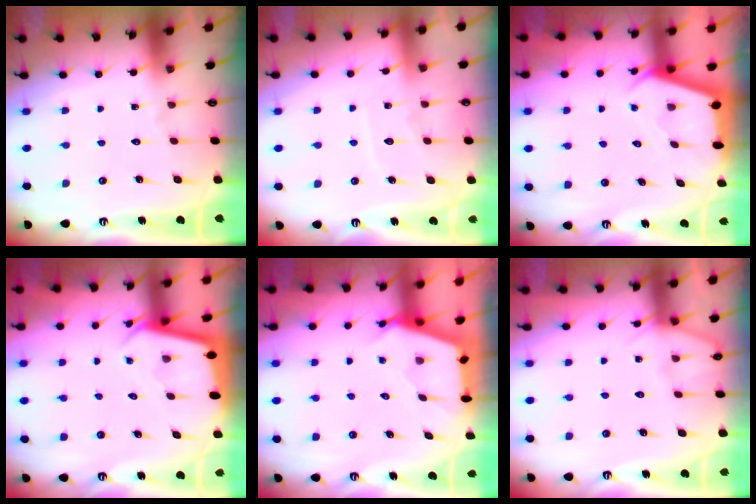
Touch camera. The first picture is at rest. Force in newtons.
{"total": 5.6, "press": 5.6, "slide": 0.6}
{"total": 2.9, "press": 2.9, "slide": 0.3}
{"total": 2.5, "press": 2.5, "slide": 0.1}
{"total": 2.5, "press": 2.5, "slide": 0.3}
{"total": 4.6, "press": 4.6, "slide": 0.5}